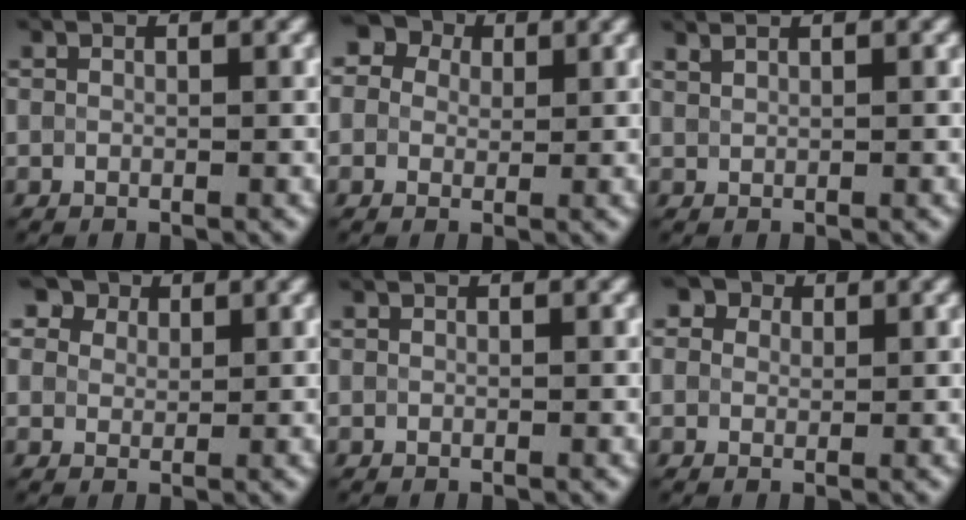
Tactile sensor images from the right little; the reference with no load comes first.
{"total": 6.7, "force": [3.4, 5.0, 2.9], "torque": [-0.043, 0.032, 0.018]}
{"total": 1.0, "force": [1.0, 0.1, 0.2], "torque": [-0.004, 0.000, 0.021]}
{"total": 7.3, "force": [4.9, 4.5, 3.0], "torque": [-0.072, 0.012, 0.075]}
{"total": 0.0}
{"total": 4.5, "force": [2.7, 3.0, 2.0], "torque": [-0.043, 0.015, 0.025]}